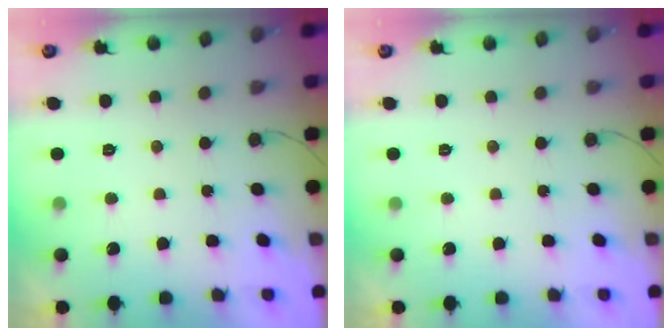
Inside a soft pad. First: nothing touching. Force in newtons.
{"total": 0.0}